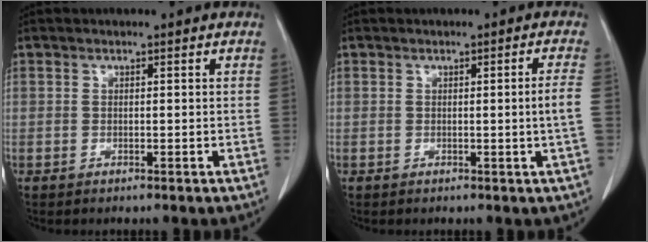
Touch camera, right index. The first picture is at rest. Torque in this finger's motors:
{"motor_torque": [0.44, -0.25, 0.10, 0.02]}